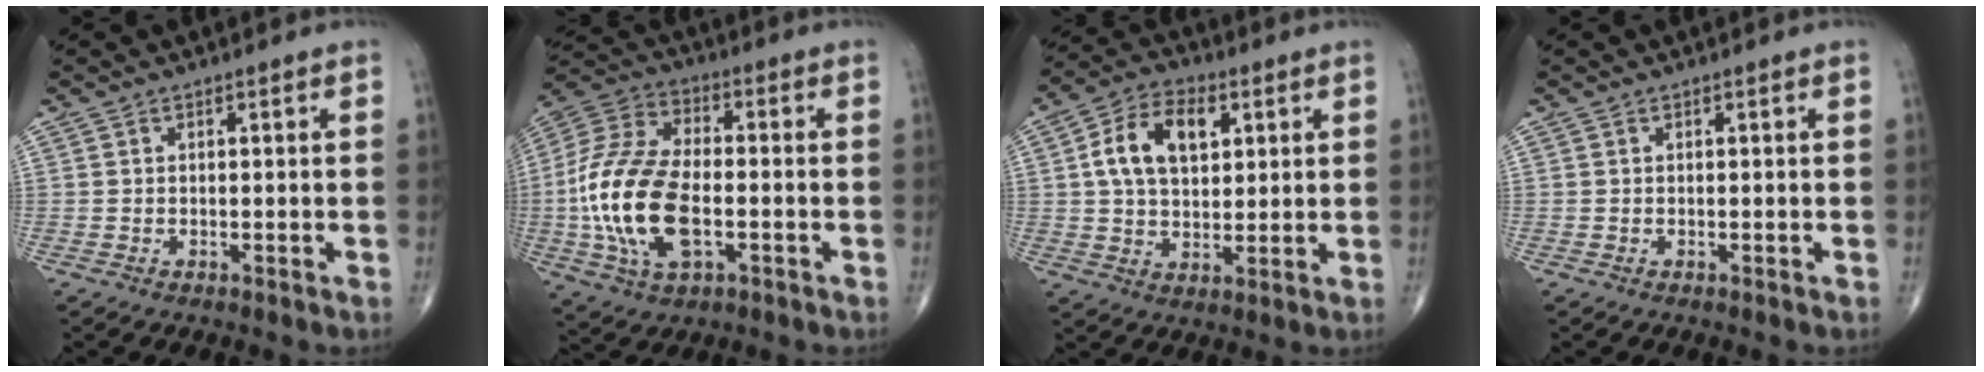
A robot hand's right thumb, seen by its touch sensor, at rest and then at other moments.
{"total": 19.9, "force": [-3.3, 10.5, 16.5], "torque": [-0.353, 0.016, -0.060]}
{"total": 12.0, "force": [3.3, 7.5, 8.7], "torque": [-0.136, 0.004, 0.055]}
{"total": 0.0}